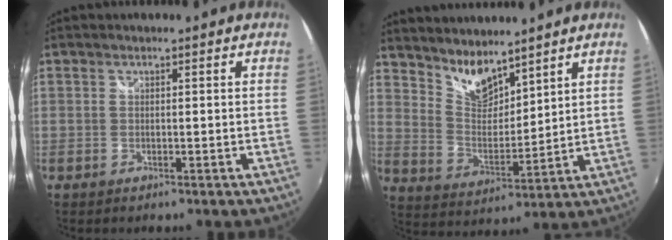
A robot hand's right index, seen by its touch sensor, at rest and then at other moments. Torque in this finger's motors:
{"motor_torque": [-0.10, 0.39, 0.01, 0.00]}